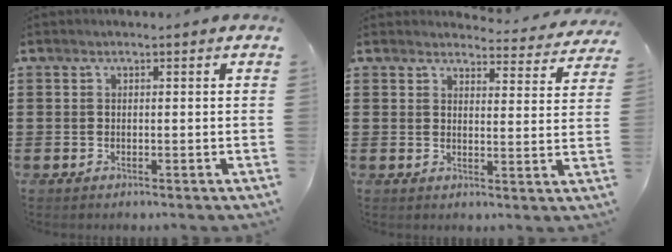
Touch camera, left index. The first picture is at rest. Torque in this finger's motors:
{"motor_torque": [-0.96, -1.18, -0.44, -0.21]}